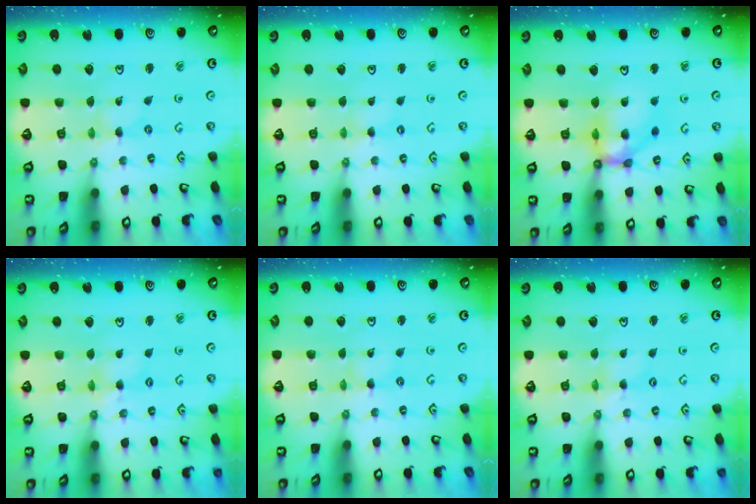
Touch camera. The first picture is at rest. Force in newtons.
{"total": 0.0}
{"total": 13.6, "press": 13.5, "slide": 1.8}
{"total": 3.5, "press": 3.5, "slide": 0.4}
{"total": 0.0}
{"total": 1.5, "press": 1.5, "slide": 0.3}